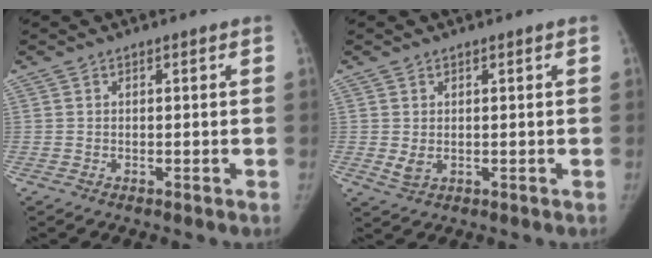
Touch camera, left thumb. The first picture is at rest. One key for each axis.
{"total": 2.2, "fx": 0.2, "fy": 1.4, "fz": 1.6, "tx": -0.029, "ty": -0.008, "tz": 0.013}